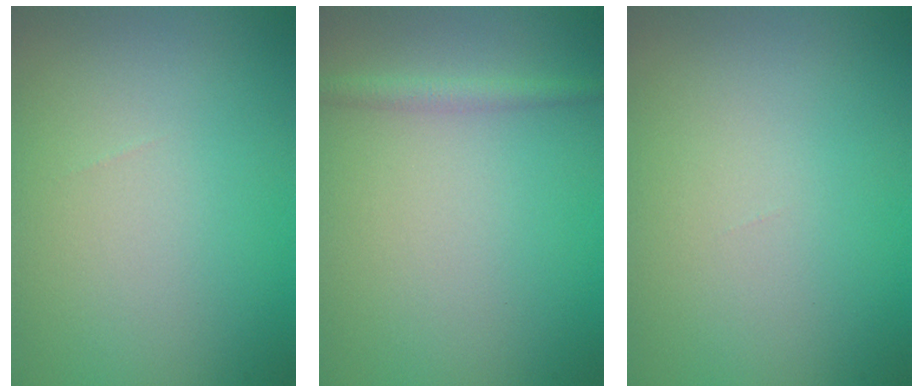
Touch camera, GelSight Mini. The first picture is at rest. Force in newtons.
{"total": 1.5, "press": 1.5, "slide": 0.1}
{"total": 0.0}